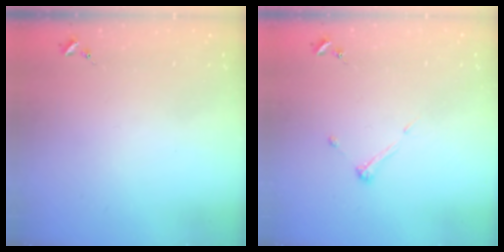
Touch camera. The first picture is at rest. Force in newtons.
{"total": 4.3, "press": 4.3, "slide": 0.2}